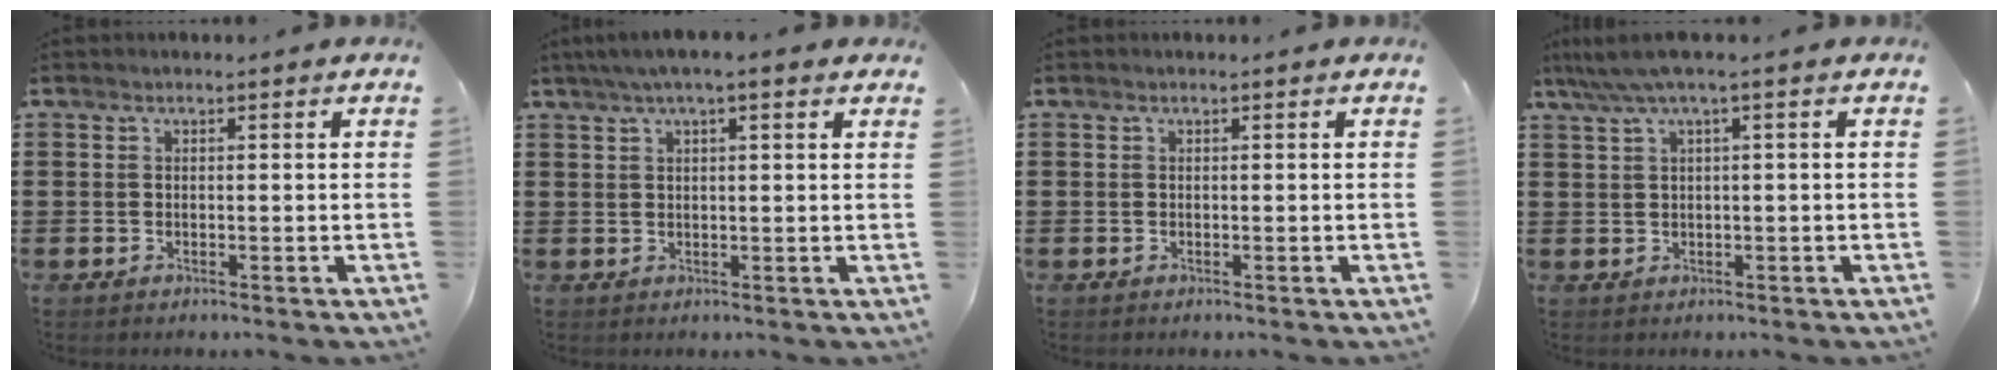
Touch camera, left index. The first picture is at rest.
{"total": 3.4, "force": [2.1, 0.4, 2.7], "torque": [-0.056, 0.007, 0.036]}
{"total": 0.0}
{"total": 3.0, "force": [0.7, 0.1, 2.9], "torque": [-0.064, -0.005, 0.007]}